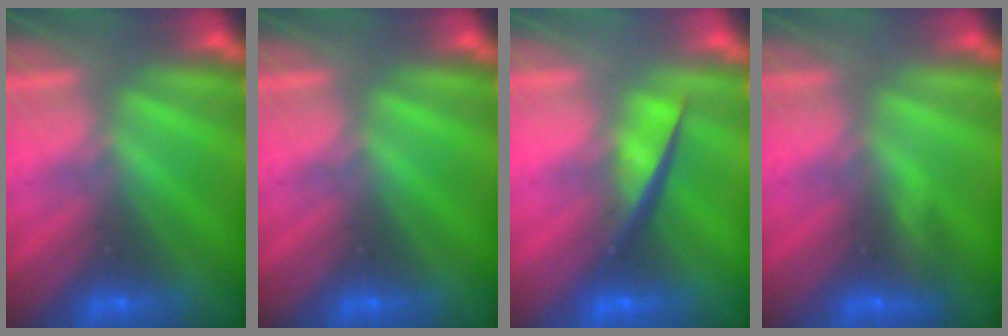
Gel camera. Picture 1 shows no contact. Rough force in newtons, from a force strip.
{"total": 0.0}
{"total": 4.5}
{"total": 3.1}